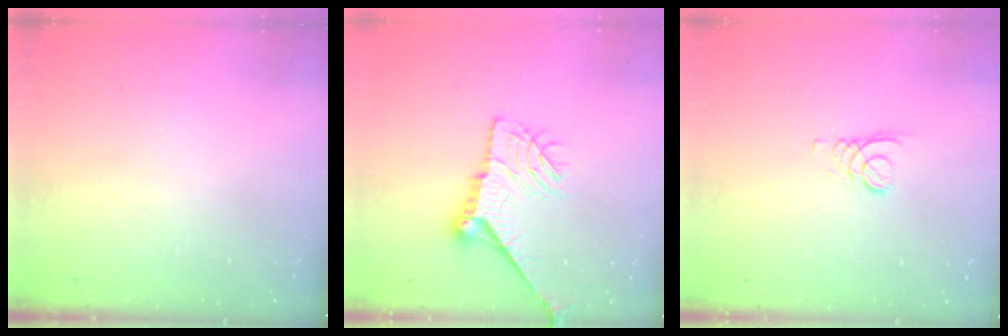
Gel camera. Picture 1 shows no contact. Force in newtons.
{"total": 12.8, "press": 12.7, "slide": 1.3}
{"total": 2.4, "press": 2.4, "slide": 0.2}